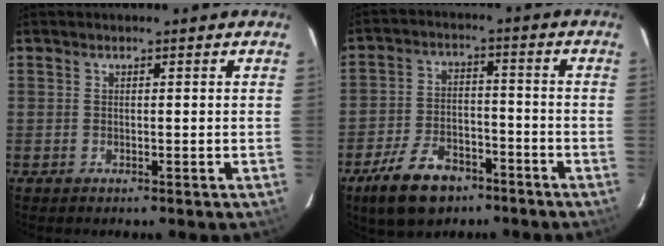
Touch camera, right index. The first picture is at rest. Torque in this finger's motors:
{"motor_torque": [0.16, -0.10, -0.15, -0.13]}